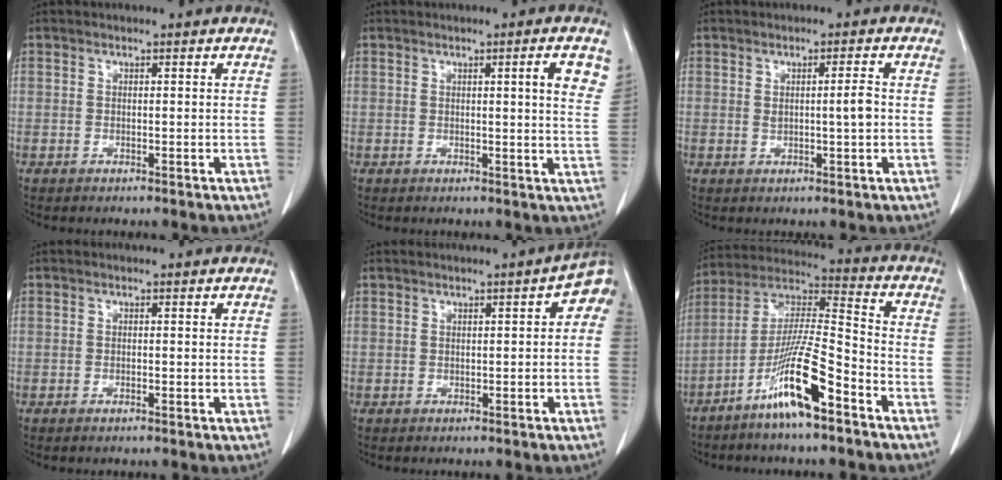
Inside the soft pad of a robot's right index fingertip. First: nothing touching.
{"total": 5.1, "force": [2.1, 0.0, 4.7], "torque": [-0.050, -0.006, 0.021]}
{"total": 2.7, "force": [0.2, 0.2, 2.7], "torque": [-0.045, -0.001, 0.004]}
{"total": 0.7, "force": [-0.6, 0.2, 0.3], "torque": [-0.006, -0.002, -0.010]}
{"total": 3.8, "force": [0.8, 1.1, 3.5], "torque": [-0.034, 0.015, 0.004]}
{"total": 13.5, "force": [-8.0, 0.9, 10.8], "torque": [-0.210, -0.012, -0.153]}